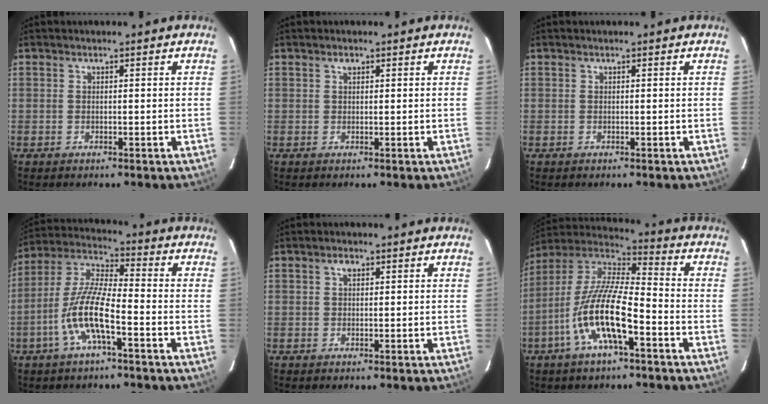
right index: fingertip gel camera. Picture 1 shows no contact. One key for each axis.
{"total": 0.8, "fx": 0.4, "fy": 0.6, "fz": 0.4, "tx": -0.005, "ty": 0.003, "tz": 0.008}
{"total": 0.0}
{"total": 11.5, "fx": -4.7, "fy": 2.4, "fz": 10.2, "tx": -0.217, "ty": 0.001, "tz": -0.094}
{"total": 1.3, "fx": 0.5, "fy": 1.0, "fz": 0.7, "tx": -0.011, "ty": 0.007, "tz": 0.007}
{"total": 16.0, "fx": -6.7, "fy": 4.0, "fz": 13.9, "tx": -0.274, "ty": -0.010, "tz": -0.134}